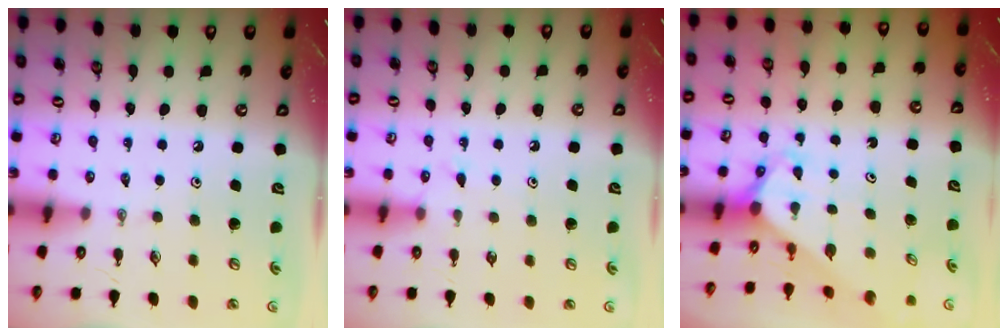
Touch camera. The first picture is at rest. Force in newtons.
{"total": 3.9, "press": 3.9, "slide": 0.4}
{"total": 3.0, "press": 3.0, "slide": 0.2}